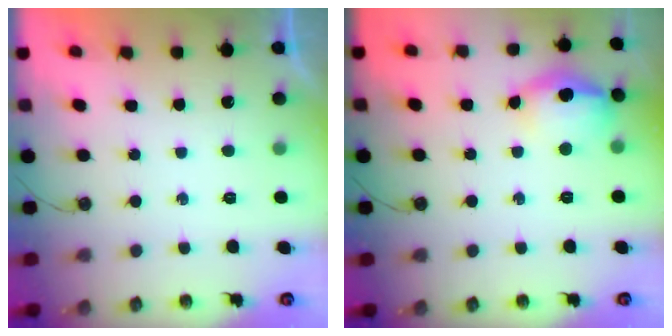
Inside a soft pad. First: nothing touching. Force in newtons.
{"total": 12.8, "press": 12.7, "slide": 1.7}